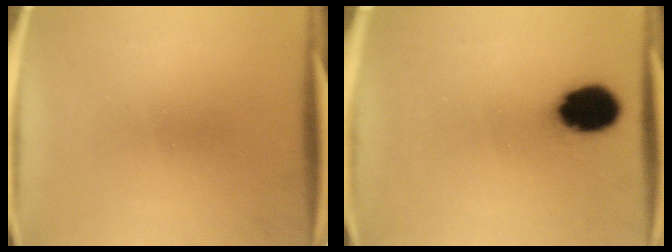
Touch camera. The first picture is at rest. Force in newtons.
{"total": 11.7}